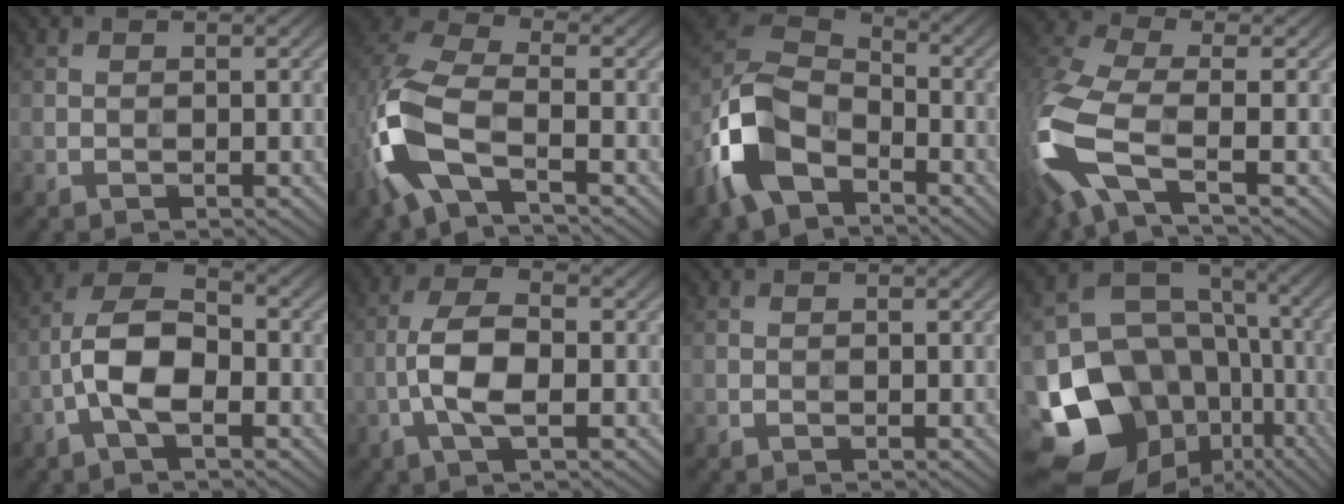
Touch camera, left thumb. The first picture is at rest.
{"total": 10.3, "force": [-3.5, 4.7, 8.4], "torque": [-0.215, -0.012, -0.085]}
{"total": 13.2, "force": [-6.7, 7.5, 8.5], "torque": [-0.213, -0.023, -0.146]}
{"total": 12.3, "force": [-3.8, 5.1, 10.6], "torque": [-0.294, -0.020, -0.083]}
{"total": 7.1, "force": [-2.1, 3.0, 6.1], "torque": [-0.122, 0.018, -0.050]}
{"total": 5.5, "force": [-1.1, 1.7, 5.1], "torque": [-0.110, 0.007, -0.029]}
{"total": 0.0}
{"total": 19.2, "force": [-8.1, 14.9, 9.1], "torque": [-0.212, -0.032, -0.110]}